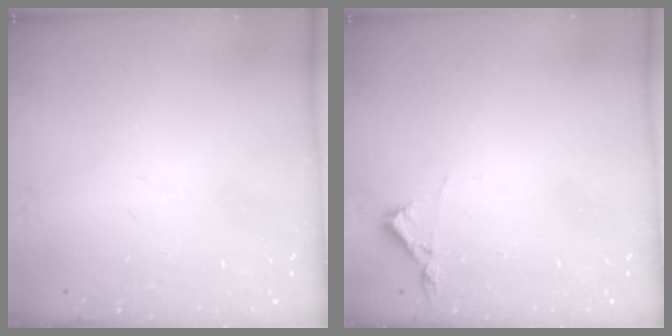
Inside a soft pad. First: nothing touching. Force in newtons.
{"total": 3.2, "press": 3.2, "slide": 0.5}